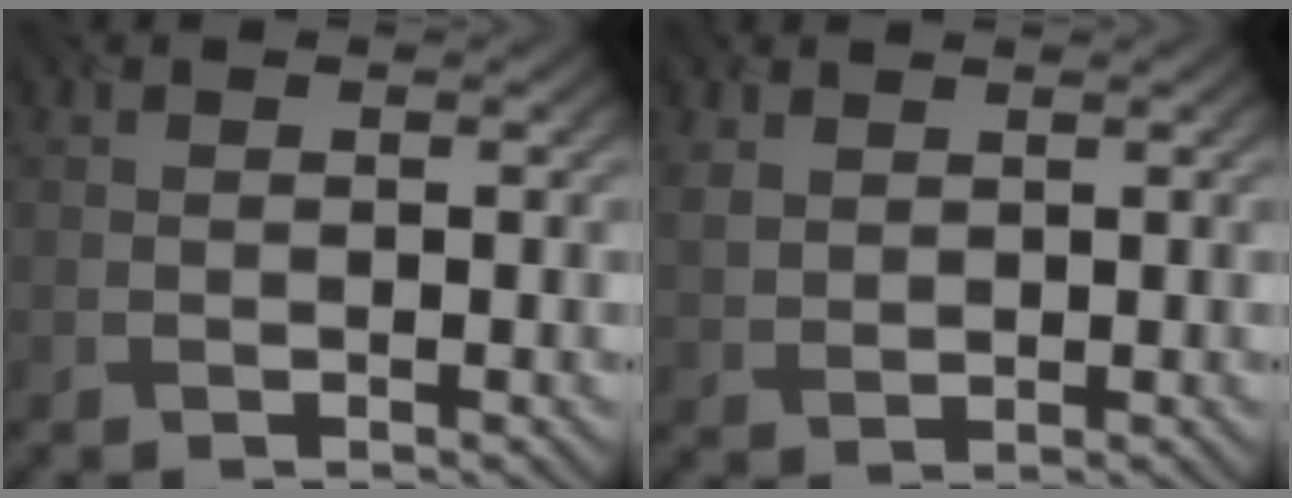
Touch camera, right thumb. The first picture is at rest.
{"total": 2.2, "force": [1.8, 1.1, 0.5], "torque": [-0.027, -0.003, 0.036]}